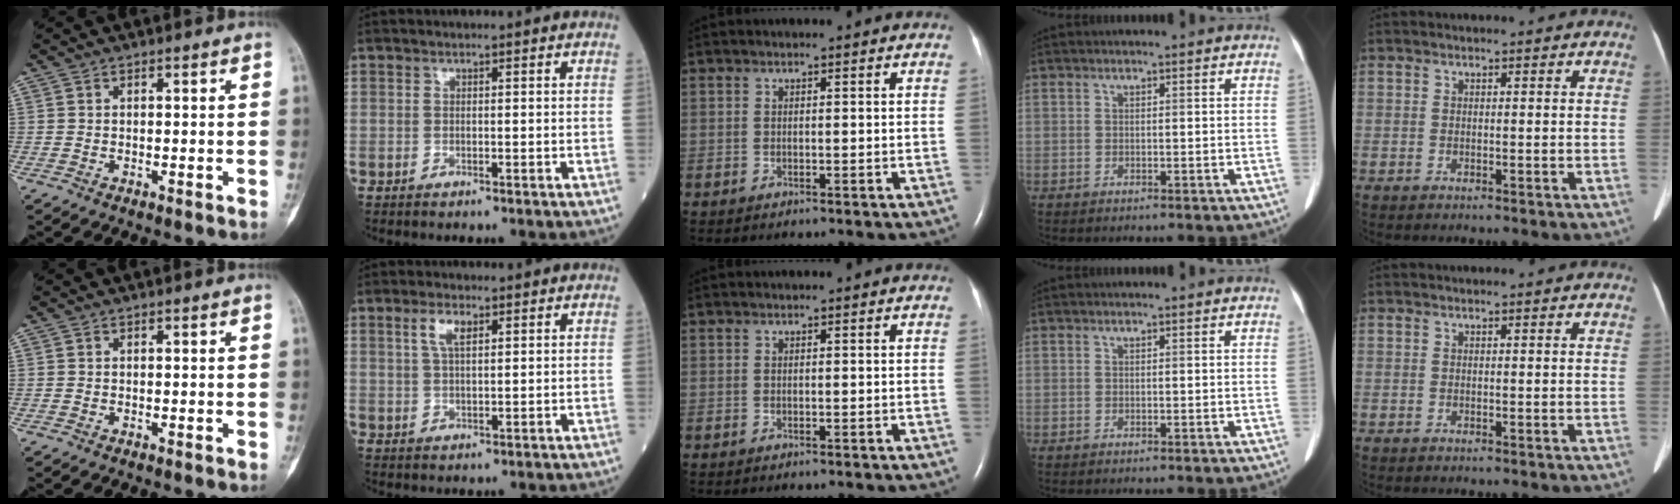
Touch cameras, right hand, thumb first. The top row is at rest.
{"index": {"total": 3.5, "force": [1.7, 1.1, 2.9], "torque": [-0.063, 0.007, 0.037]}}